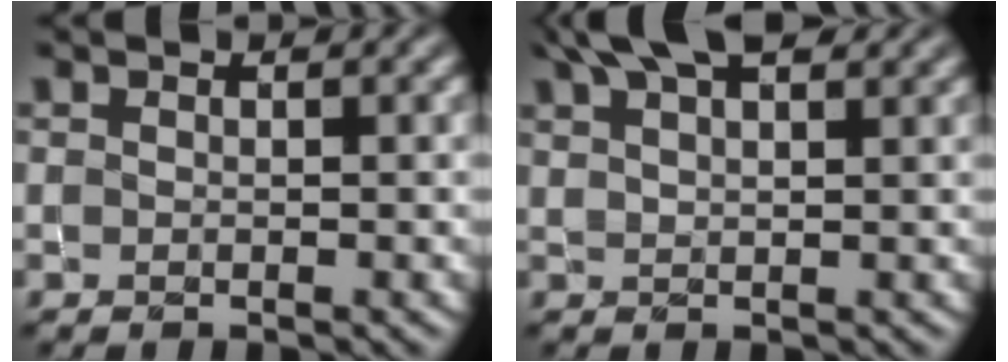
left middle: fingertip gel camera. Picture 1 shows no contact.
{"total": 6.1, "force": [4.6, 1.8, 3.4], "torque": [-0.052, 0.024, 0.060]}